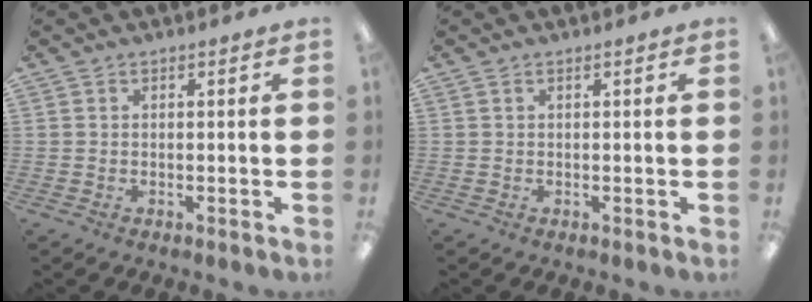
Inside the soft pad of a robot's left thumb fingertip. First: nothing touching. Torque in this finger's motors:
{"motor_torque": [-0.18, 0.04, -0.05, 0.02, 0.00]}